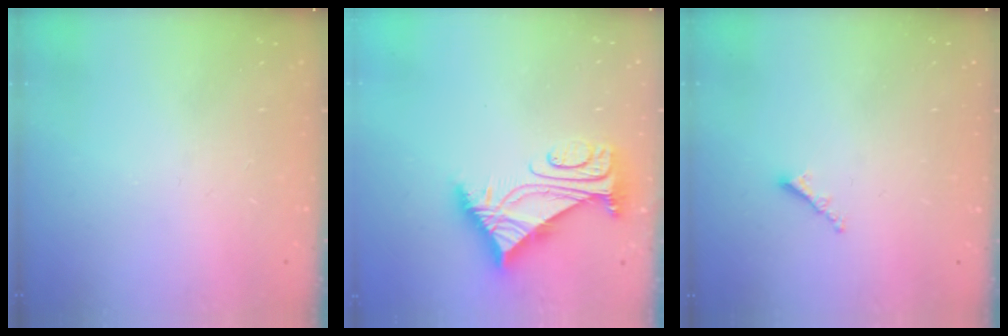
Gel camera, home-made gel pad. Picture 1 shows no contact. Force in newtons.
{"total": 5.9, "press": 5.9, "slide": 0.5}
{"total": 1.2, "press": 1.1, "slide": 0.5}